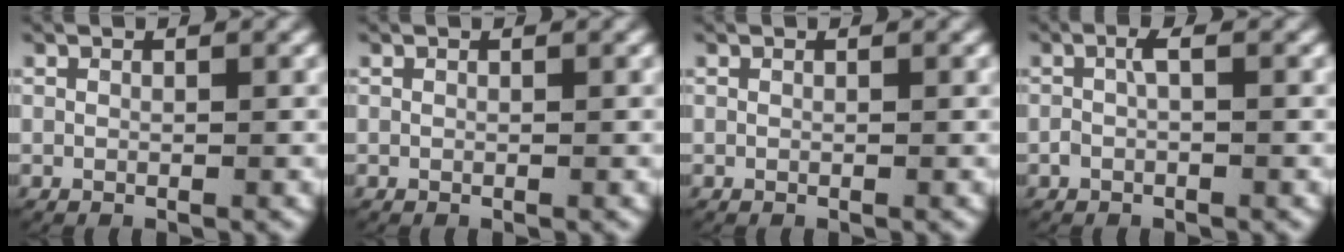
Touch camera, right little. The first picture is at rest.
{"total": 0.0}
{"total": 0.0}
{"total": 1.1, "force": [-0.2, 0.3, 1.0], "torque": [-0.023, 0.005, -0.005]}